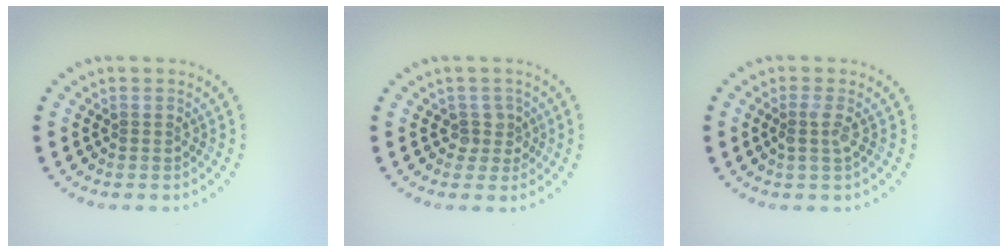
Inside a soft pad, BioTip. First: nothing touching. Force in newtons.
{"total": 1.8, "press": 1.3, "slide": 1.3}
{"total": 1.3, "press": 1.1, "slide": 0.7}